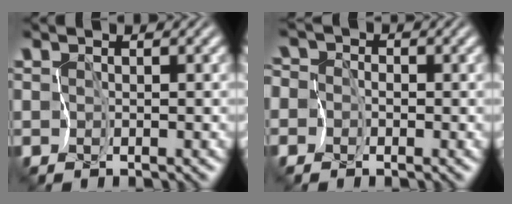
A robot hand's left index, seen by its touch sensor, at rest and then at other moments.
{"total": 4.9, "force": [-1.6, 4.5, 1.2], "torque": [-0.041, 0.008, -0.071]}